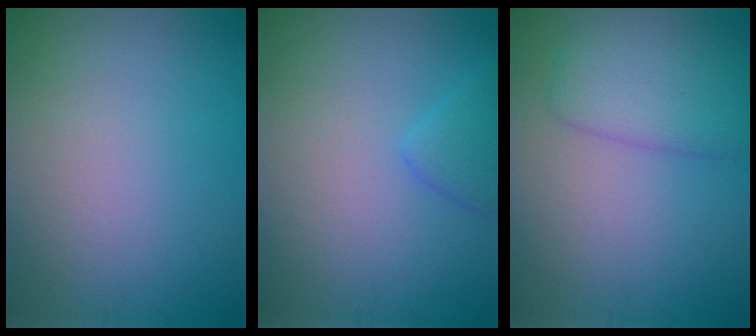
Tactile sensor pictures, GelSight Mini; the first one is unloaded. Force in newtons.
{"total": 1.9, "press": 1.9, "slide": 0.2}
{"total": 3.8, "press": 3.8, "slide": 0.2}